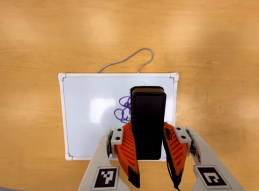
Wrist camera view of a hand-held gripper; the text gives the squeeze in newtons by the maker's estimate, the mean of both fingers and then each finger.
{"total": 10.1, "left": 7.7, "right": 12.5}